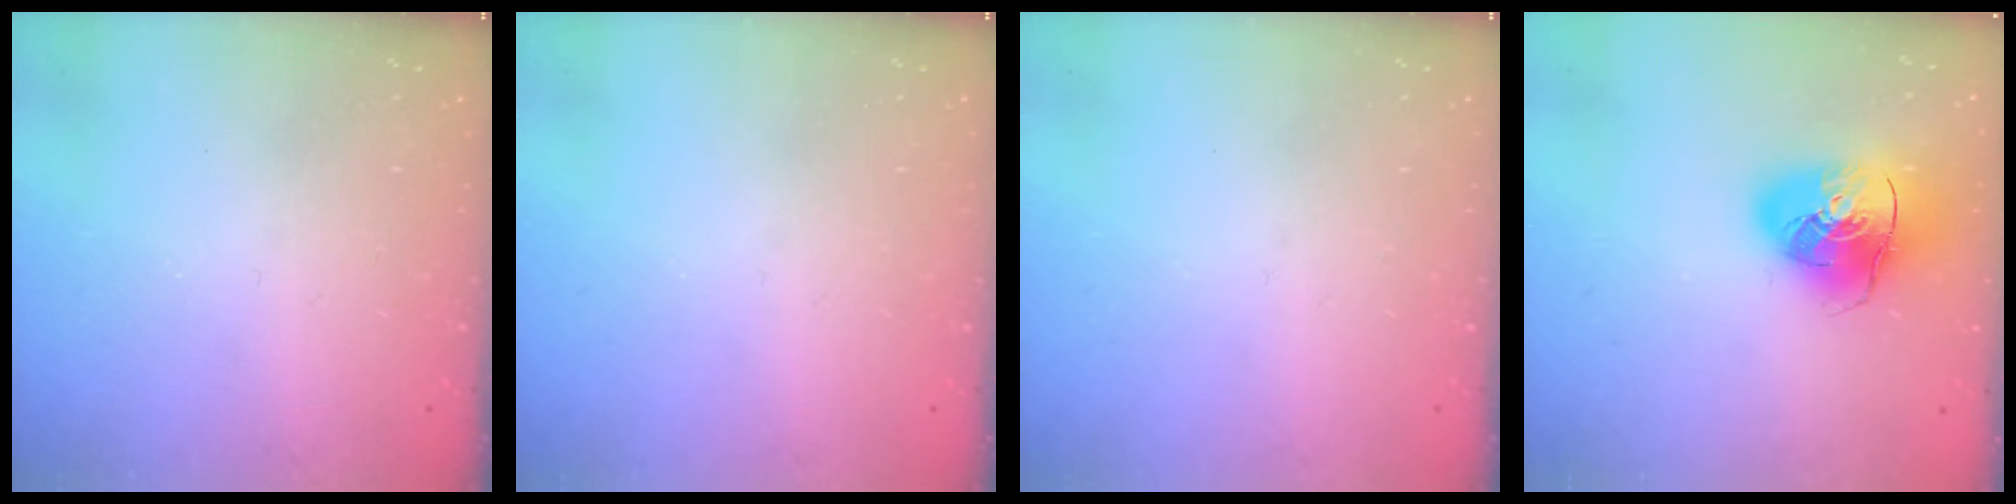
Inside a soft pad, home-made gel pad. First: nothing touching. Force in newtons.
{"total": 0.0}
{"total": 0.0}
{"total": 16.3, "press": 16.1, "slide": 2.4}